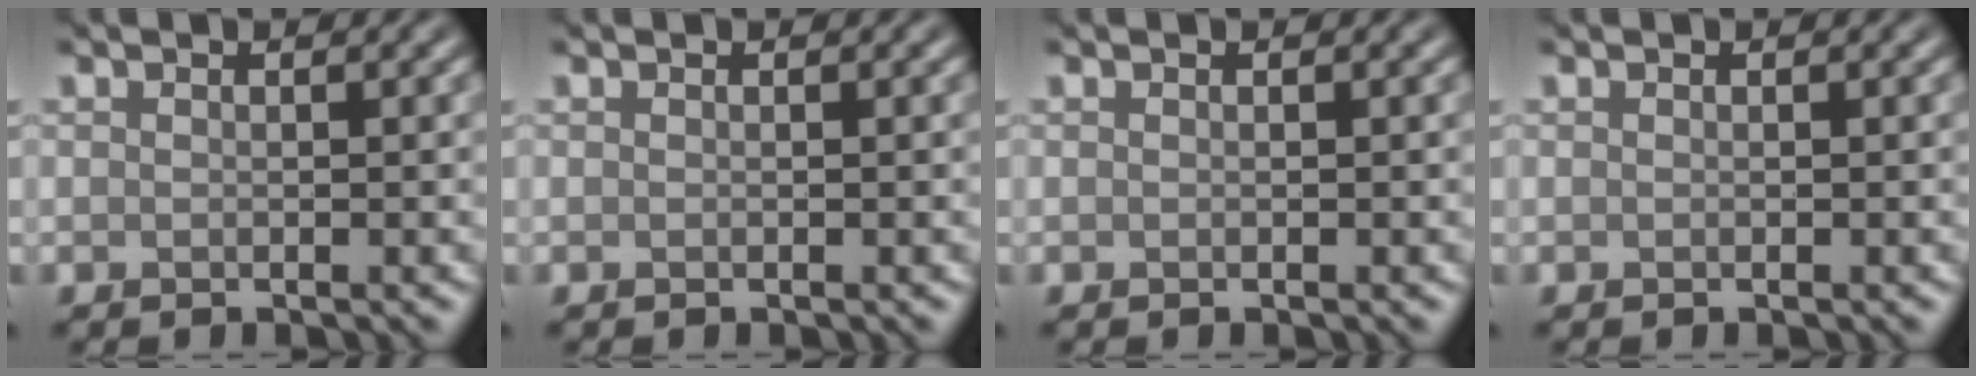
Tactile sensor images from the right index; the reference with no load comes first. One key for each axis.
{"total": 0.0}
{"total": 0.0}
{"total": 0.0}